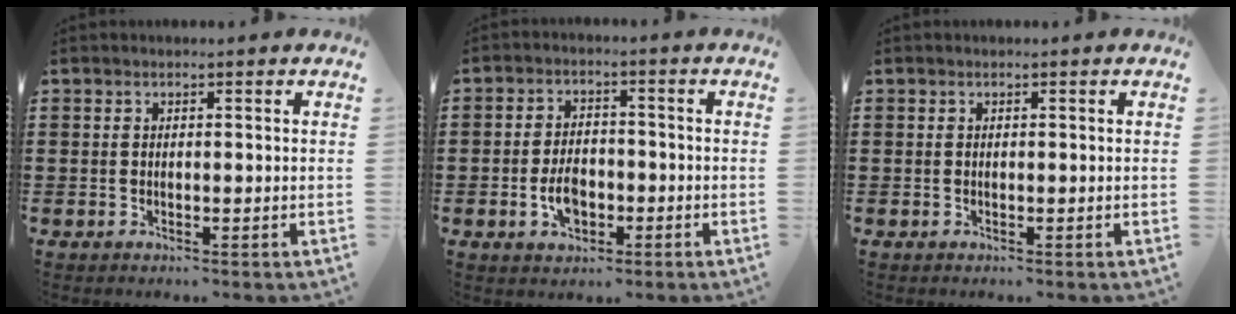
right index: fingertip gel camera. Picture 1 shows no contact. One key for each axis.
{"total": 4.7, "fx": -1.4, "fy": 3.0, "fz": 3.4, "tx": -0.076, "ty": 0.002, "tz": -0.028}
{"total": 0.0}